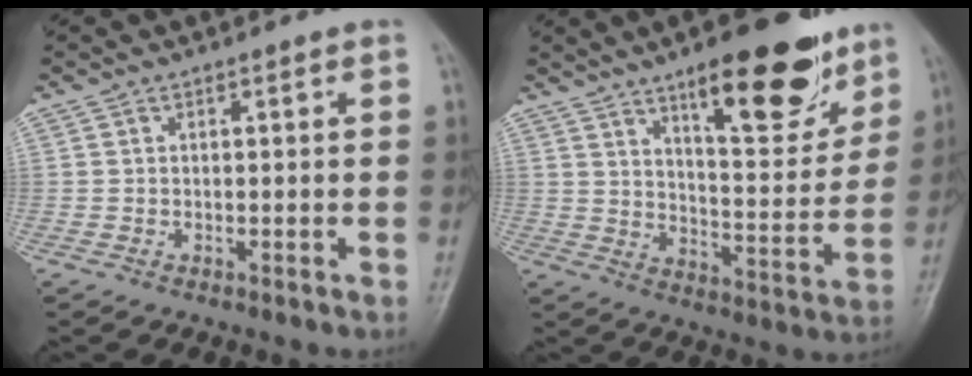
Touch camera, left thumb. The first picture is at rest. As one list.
[{"total": 18.1, "force": [11.4, 5.9, 12.8], "torque": [-0.140, -0.068, 0.177]}]